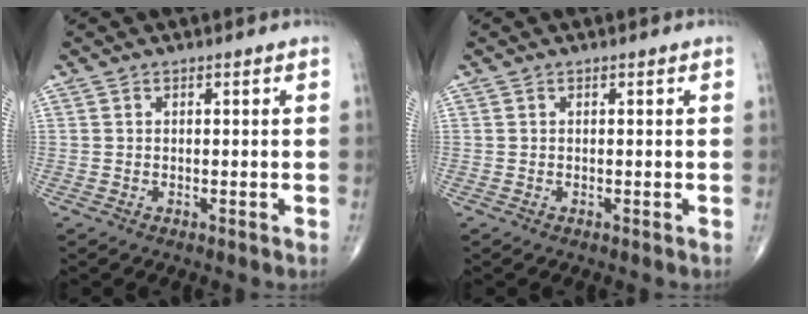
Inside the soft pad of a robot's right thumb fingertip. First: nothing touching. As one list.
[{"total": 0.0}]